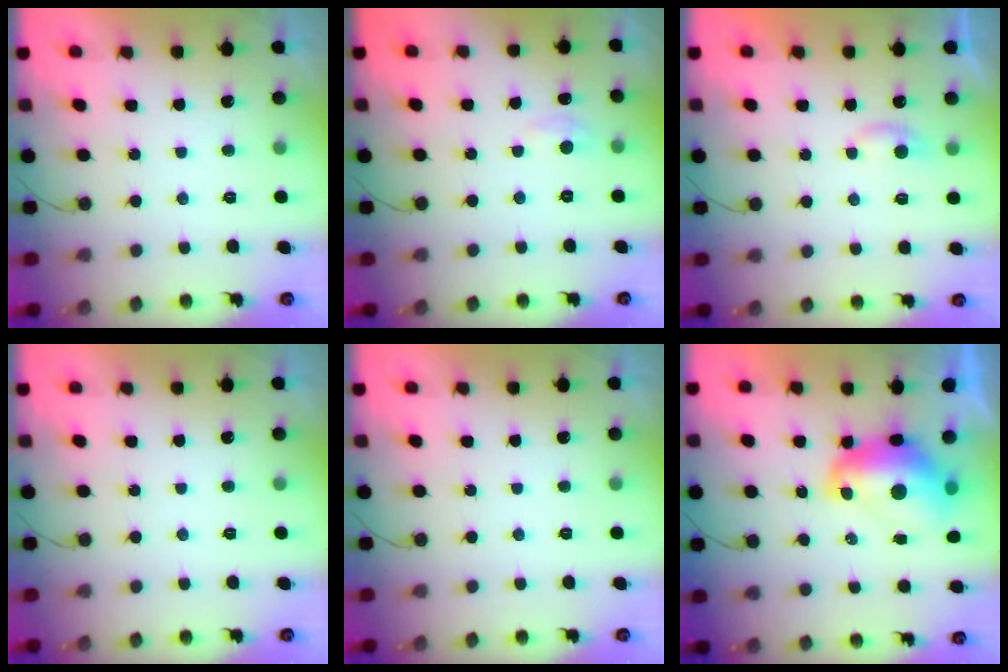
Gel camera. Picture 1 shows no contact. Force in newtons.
{"total": 2.9, "press": 2.9, "slide": 0.4}
{"total": 3.6, "press": 3.6, "slide": 0.5}
{"total": 0.0}
{"total": 0.0}
{"total": 12.0, "press": 11.9, "slide": 1.2}